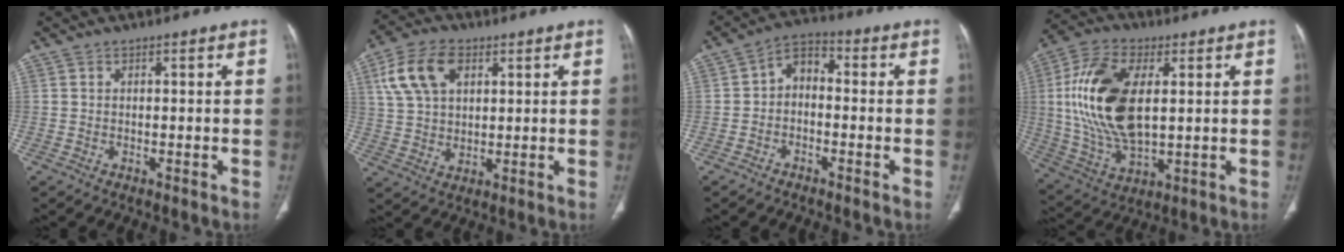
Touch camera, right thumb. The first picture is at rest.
{"total": 11.5, "force": [4.5, 7.1, 7.9], "torque": [-0.143, 0.001, 0.087]}
{"total": 5.5, "force": [-0.9, 3.7, 4.1], "torque": [-0.055, 0.030, -0.030]}
{"total": 19.6, "force": [3.0, 10.1, 16.5], "torque": [-0.333, -0.006, 0.060]}